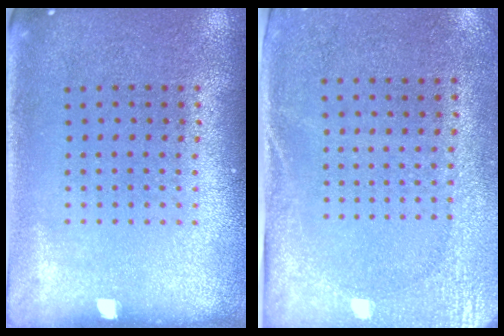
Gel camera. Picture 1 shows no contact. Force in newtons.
{"total": 2.7, "press": 2.1, "slide": 1.6}